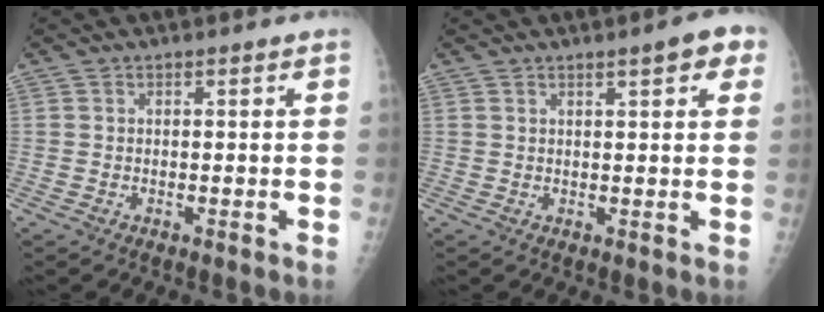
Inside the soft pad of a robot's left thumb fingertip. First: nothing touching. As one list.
[{"total": 5.1, "force": [2.7, 1.3, 4.2], "torque": [-0.040, -0.002, 0.029]}]